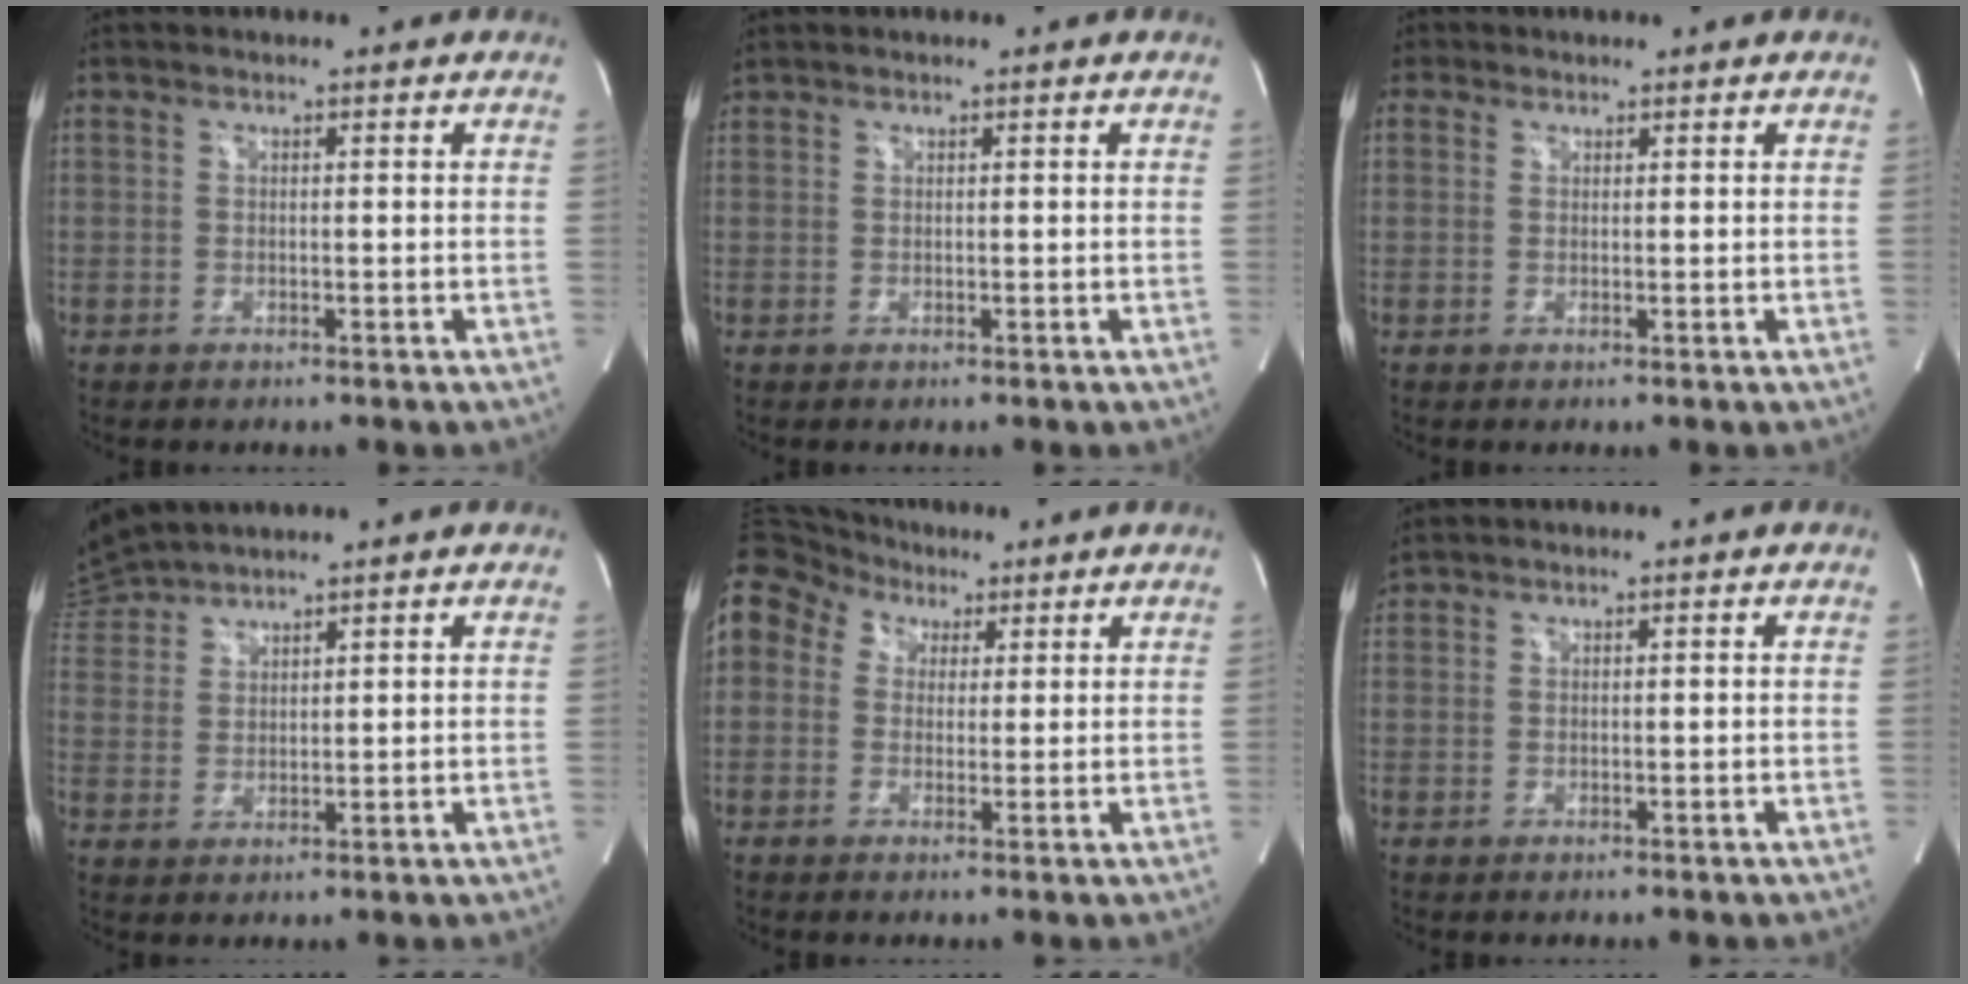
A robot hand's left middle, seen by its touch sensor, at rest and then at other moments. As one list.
[{"total": 0.8, "force": [0.8, 0.0, 0.4], "torque": [-0.025, 0.030, 0.025]}, {"total": 2.2, "force": [1.2, 1.8, 0.1], "torque": [0.008, 0.009, 0.018]}, {"total": 7.2, "force": [7.1, 0.4, 1.5], "torque": [-0.052, 0.023, 0.150]}, {"total": 22.4, "force": [9.4, 17.9, 9.8], "torque": [-0.319, 0.132, 0.180]}, {"total": 1.2, "force": [1.1, -0.1, 0.4], "torque": [-0.024, 0.030, 0.033]}]